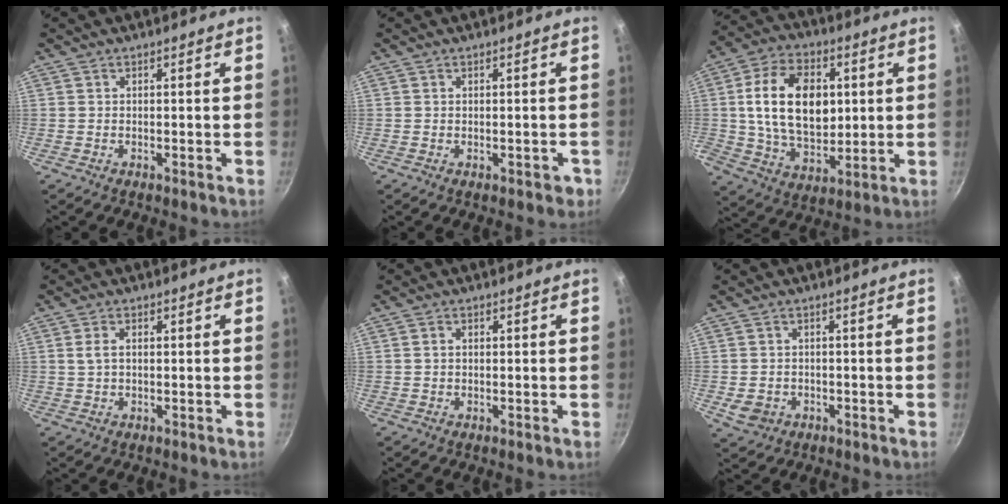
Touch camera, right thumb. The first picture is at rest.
{"total": 1.9, "force": [-0.8, 1.0, 1.5], "torque": [-0.011, 0.004, -0.010]}
{"total": 17.7, "force": [2.6, 11.5, 13.2], "torque": [-0.208, 0.000, 0.043]}
{"total": 2.7, "force": [0.4, 1.6, 2.2], "torque": [-0.045, 0.005, 0.006]}
{"total": 1.2, "force": [0.1, 0.9, 0.8], "torque": [-0.013, 0.006, 0.000]}
{"total": 4.3, "force": [-1.3, 3.6, 2.0], "torque": [-0.035, 0.010, -0.013]}